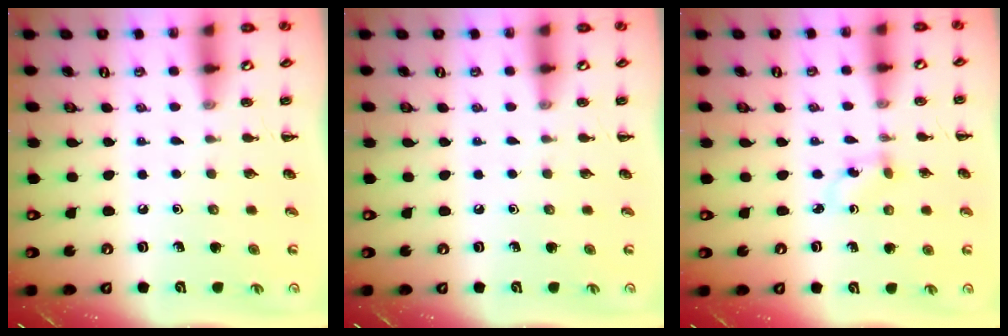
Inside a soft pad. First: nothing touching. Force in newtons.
{"total": 0.0}
{"total": 1.8, "press": 1.7, "slide": 0.8}